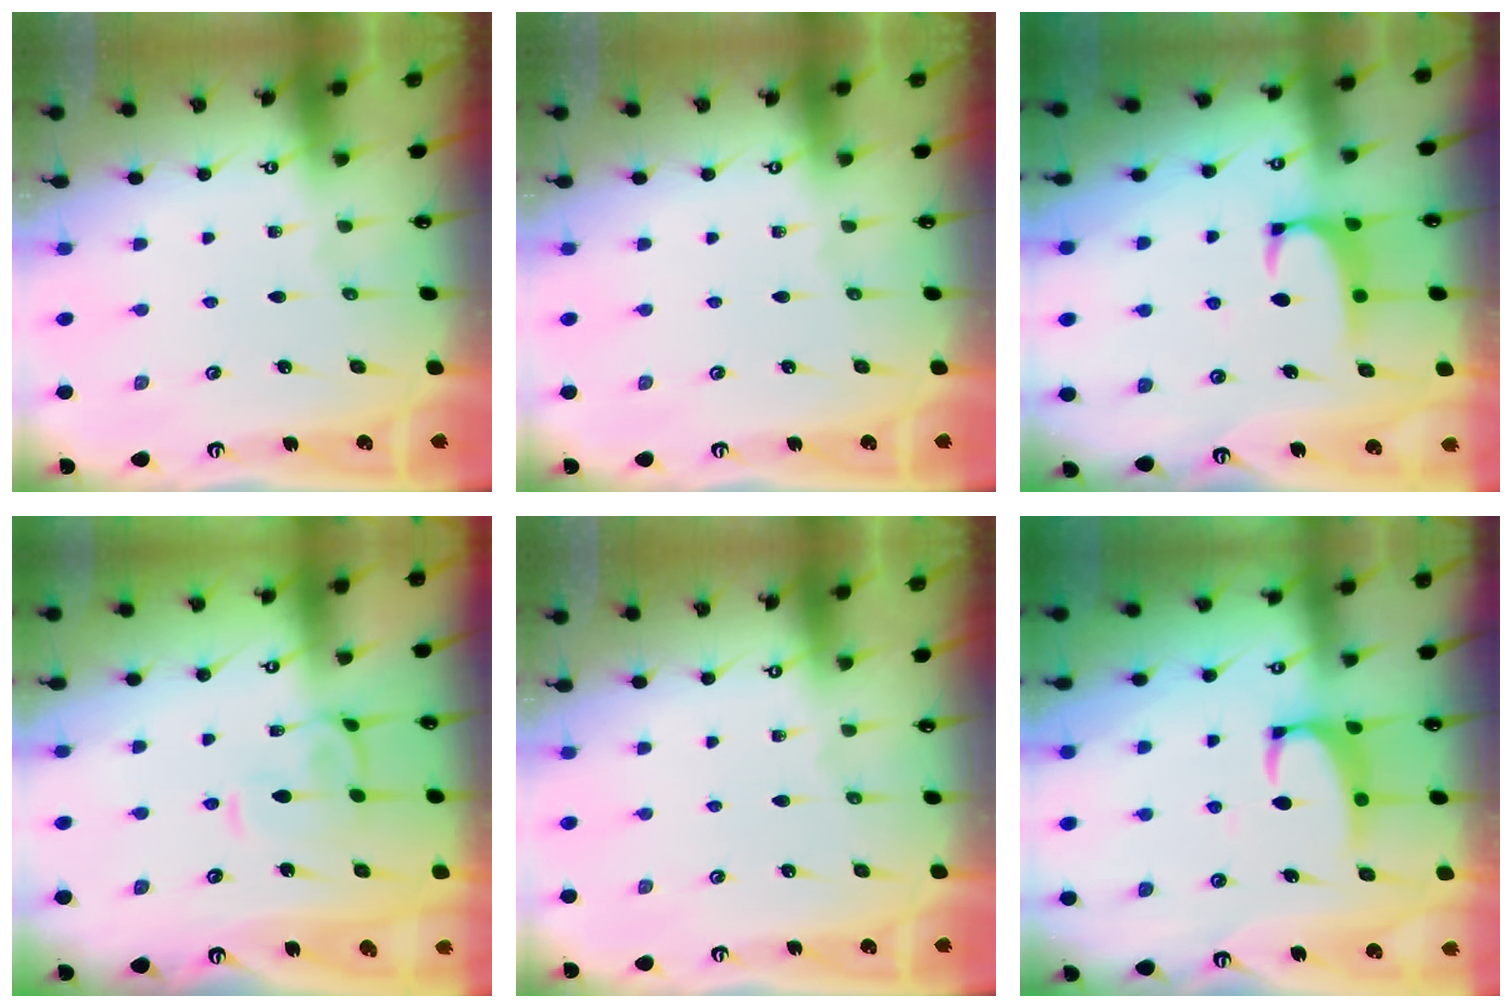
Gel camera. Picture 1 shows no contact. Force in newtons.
{"total": 0.0}
{"total": 1.8, "press": 1.7, "slide": 0.4}
{"total": 1.1, "press": 0.9, "slide": 0.7}
{"total": 0.0}
{"total": 4.4, "press": 4.3, "slide": 0.9}